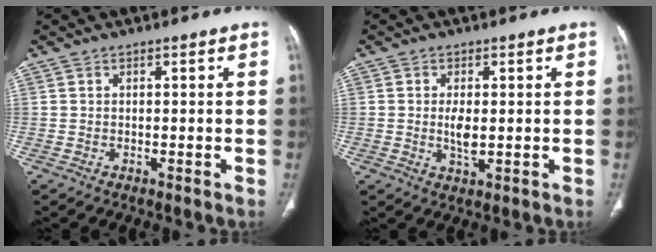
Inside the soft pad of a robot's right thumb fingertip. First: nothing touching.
{"total": 3.6, "force": [0.1, 1.6, 3.2], "torque": [-0.064, -0.008, 0.004]}